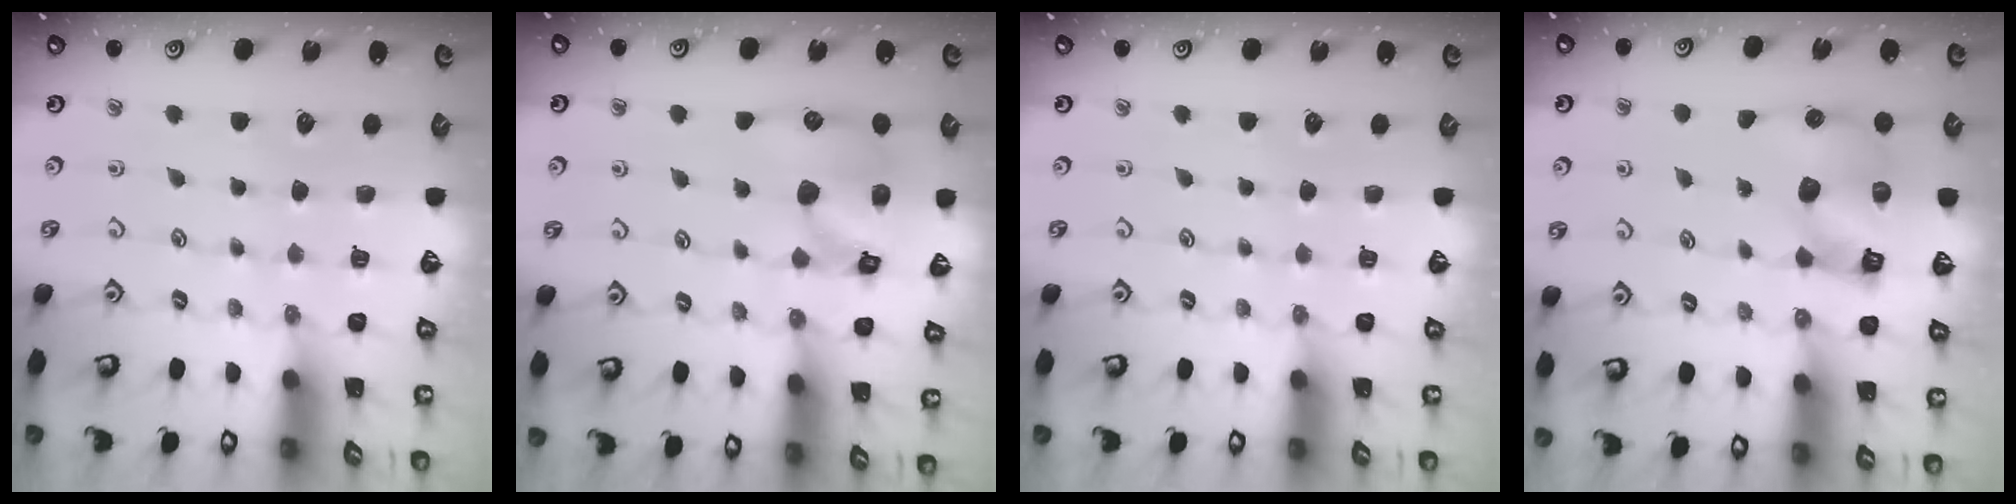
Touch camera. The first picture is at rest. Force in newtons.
{"total": 12.9, "press": 12.8, "slide": 1.8}
{"total": 0.0}
{"total": 10.0, "press": 9.9, "slide": 1.5}